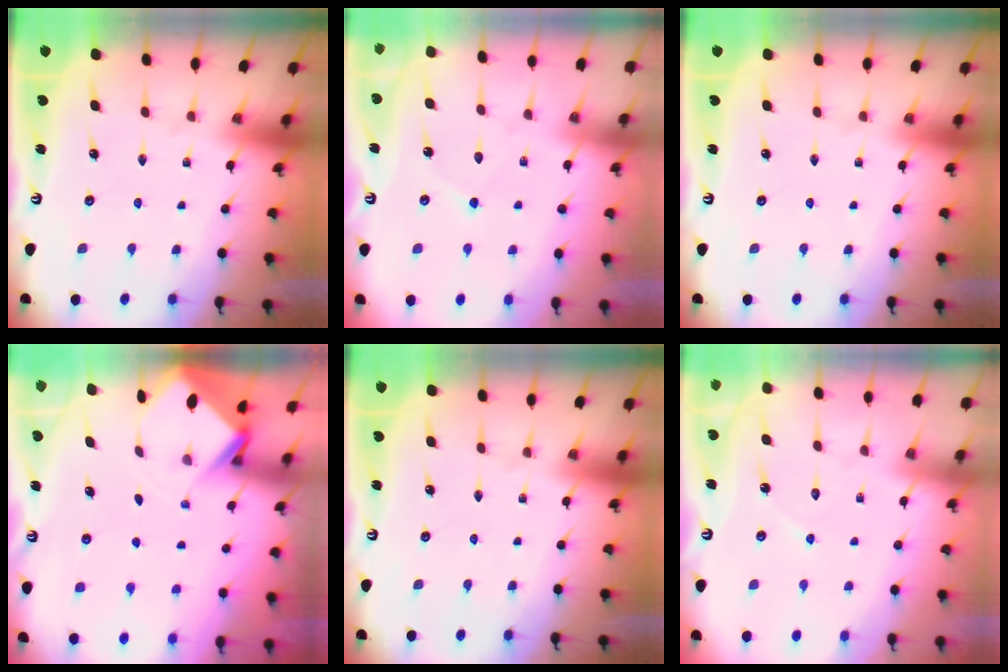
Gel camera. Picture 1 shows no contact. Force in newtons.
{"total": 3.9, "press": 3.9, "slide": 0.2}
{"total": 0.0}
{"total": 3.6, "press": 3.6, "slide": 0.2}
{"total": 0.0}
{"total": 4.6, "press": 4.6, "slide": 0.5}